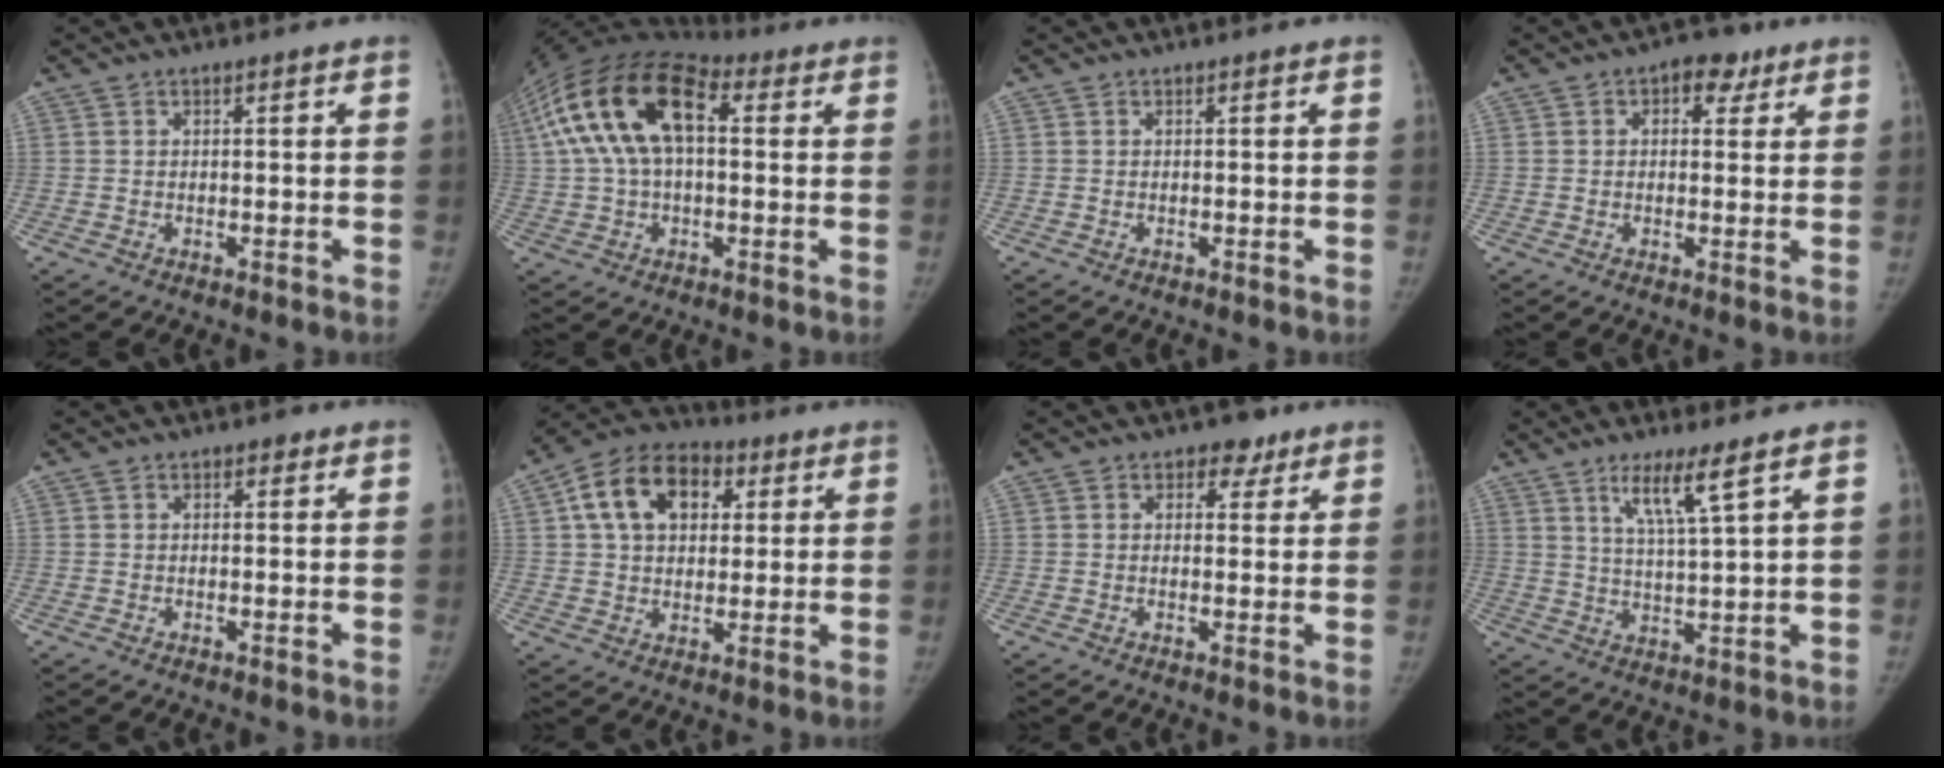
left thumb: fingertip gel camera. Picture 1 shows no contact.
{"total": 19.2, "force": [4.2, 10.6, 15.4], "torque": [-0.297, 0.039, 0.061]}
{"total": 0.0}
{"total": 5.4, "force": [2.5, 3.7, 3.1], "torque": [-0.012, -0.002, 0.027]}
{"total": 1.3, "force": [0.5, 1.0, 0.6], "torque": [0.001, 0.002, 0.001]}
{"total": 15.2, "force": [4.7, 10.7, 9.8], "torque": [-0.146, 0.008, 0.072]}
{"total": 3.9, "force": [2.1, 2.9, 1.6], "torque": [0.002, -0.006, 0.025]}
{"total": 7.2, "force": [4.4, 0.2, 5.8], "torque": [-0.113, -0.034, 0.087]}